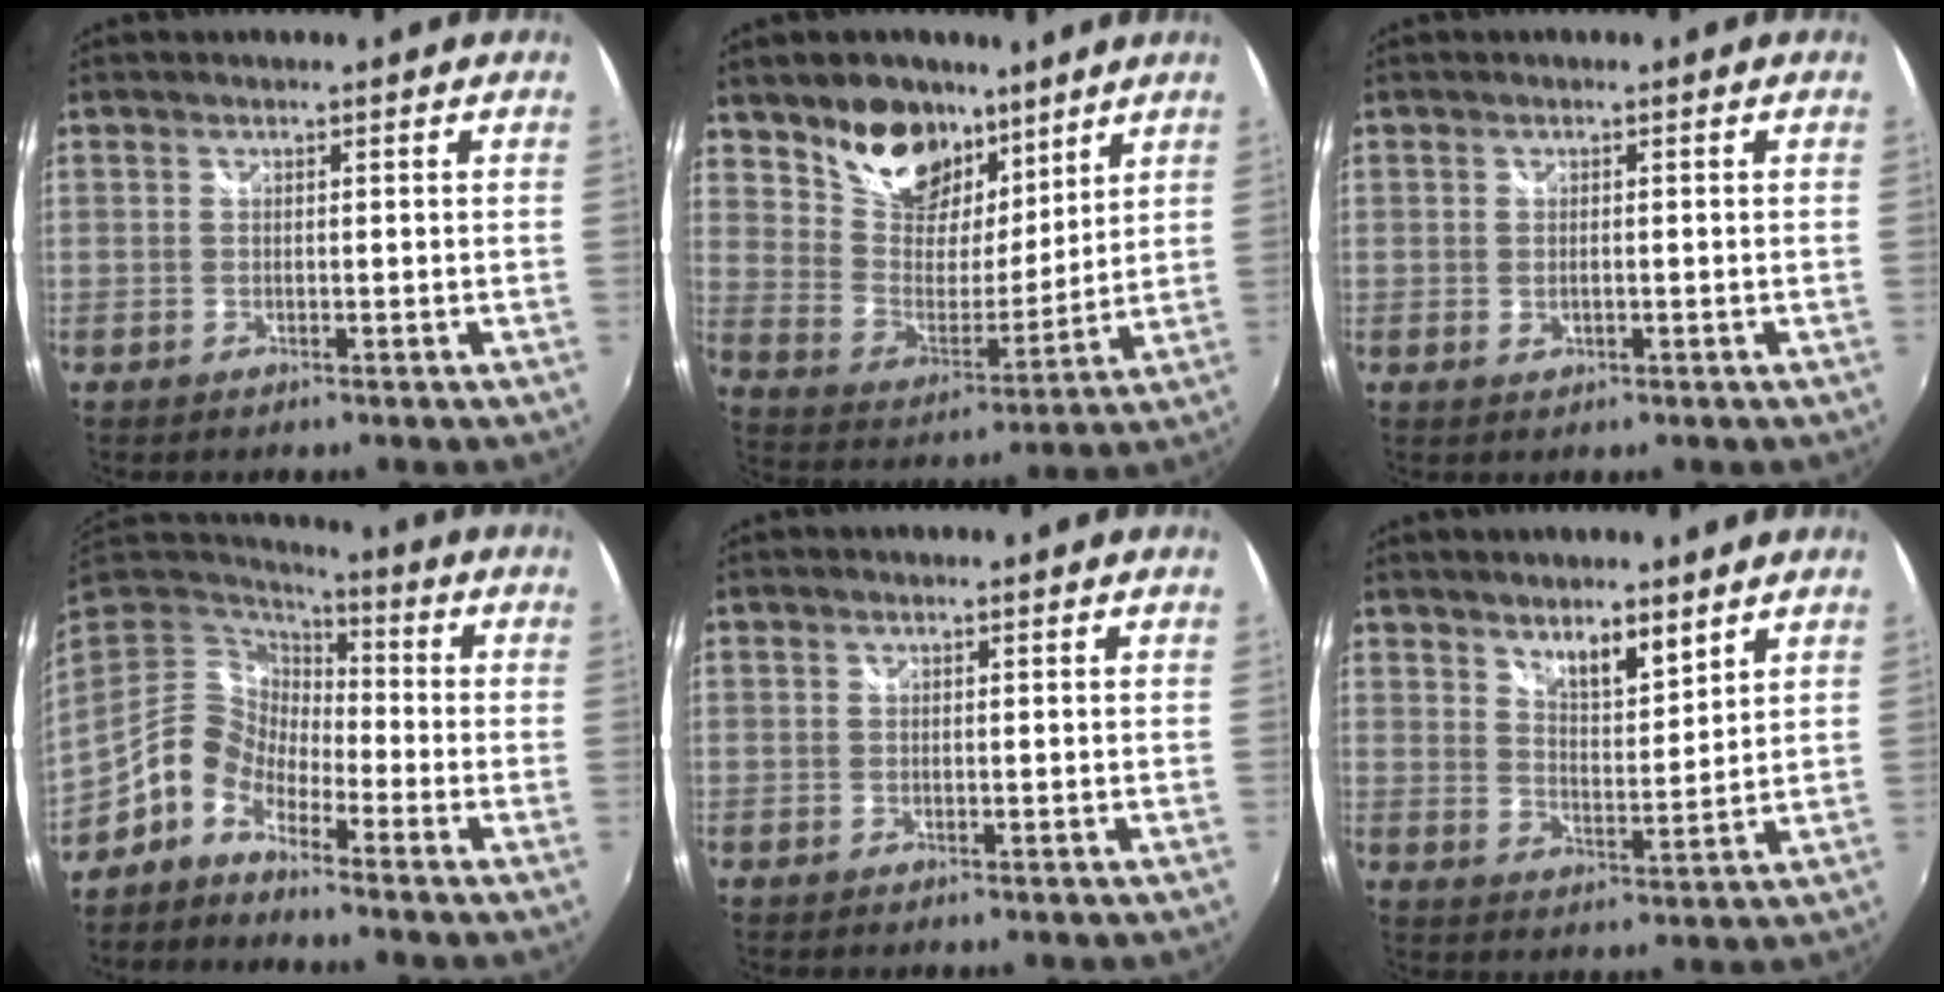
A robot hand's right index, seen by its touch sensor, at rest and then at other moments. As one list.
[{"total": 15.7, "force": [10.5, 9.5, 6.7], "torque": [-0.138, 0.011, 0.194]}, {"total": 1.3, "force": [-0.2, 0.9, 0.9], "torque": [-0.018, -0.002, -0.002]}, {"total": 9.4, "force": [-6.0, 5.8, 4.3], "torque": [-0.077, 0.021, -0.132]}, {"total": 0.0}, {"total": 6.6, "force": [5.2, 1.8, 3.6], "torque": [-0.050, 0.001, 0.089]}]